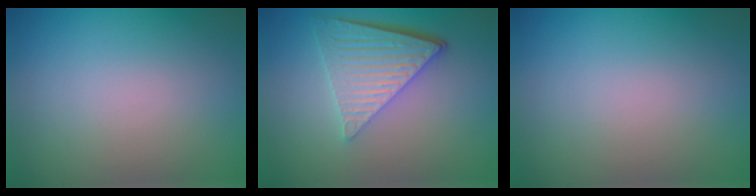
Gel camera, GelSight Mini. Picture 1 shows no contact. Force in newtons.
{"total": 6.2, "press": 4.2, "slide": 4.5}
{"total": 0.0}